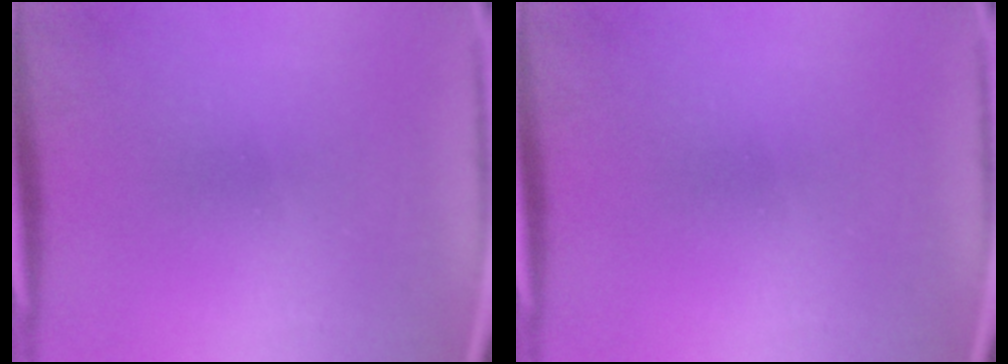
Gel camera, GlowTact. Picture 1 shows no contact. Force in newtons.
{"total": 0.0}